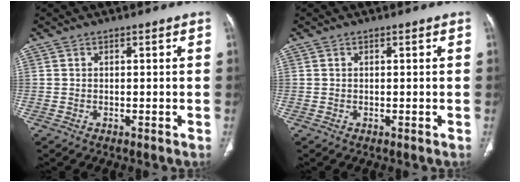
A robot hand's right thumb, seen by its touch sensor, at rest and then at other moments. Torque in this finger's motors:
{"motor_torque": [0.02, 0.01, -0.24, 0.23, 0.01]}